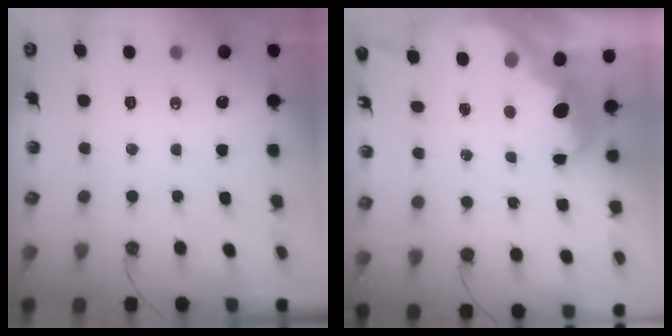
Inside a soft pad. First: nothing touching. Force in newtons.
{"total": 6.6, "press": 6.6, "slide": 0.5}